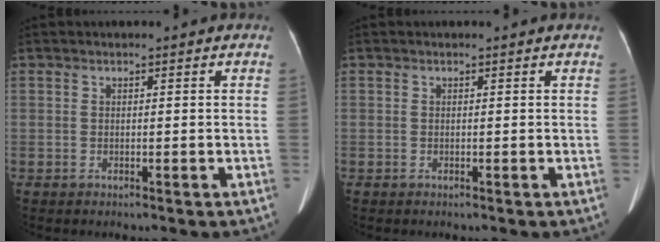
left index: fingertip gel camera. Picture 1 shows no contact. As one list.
[{"total": 0.0}]